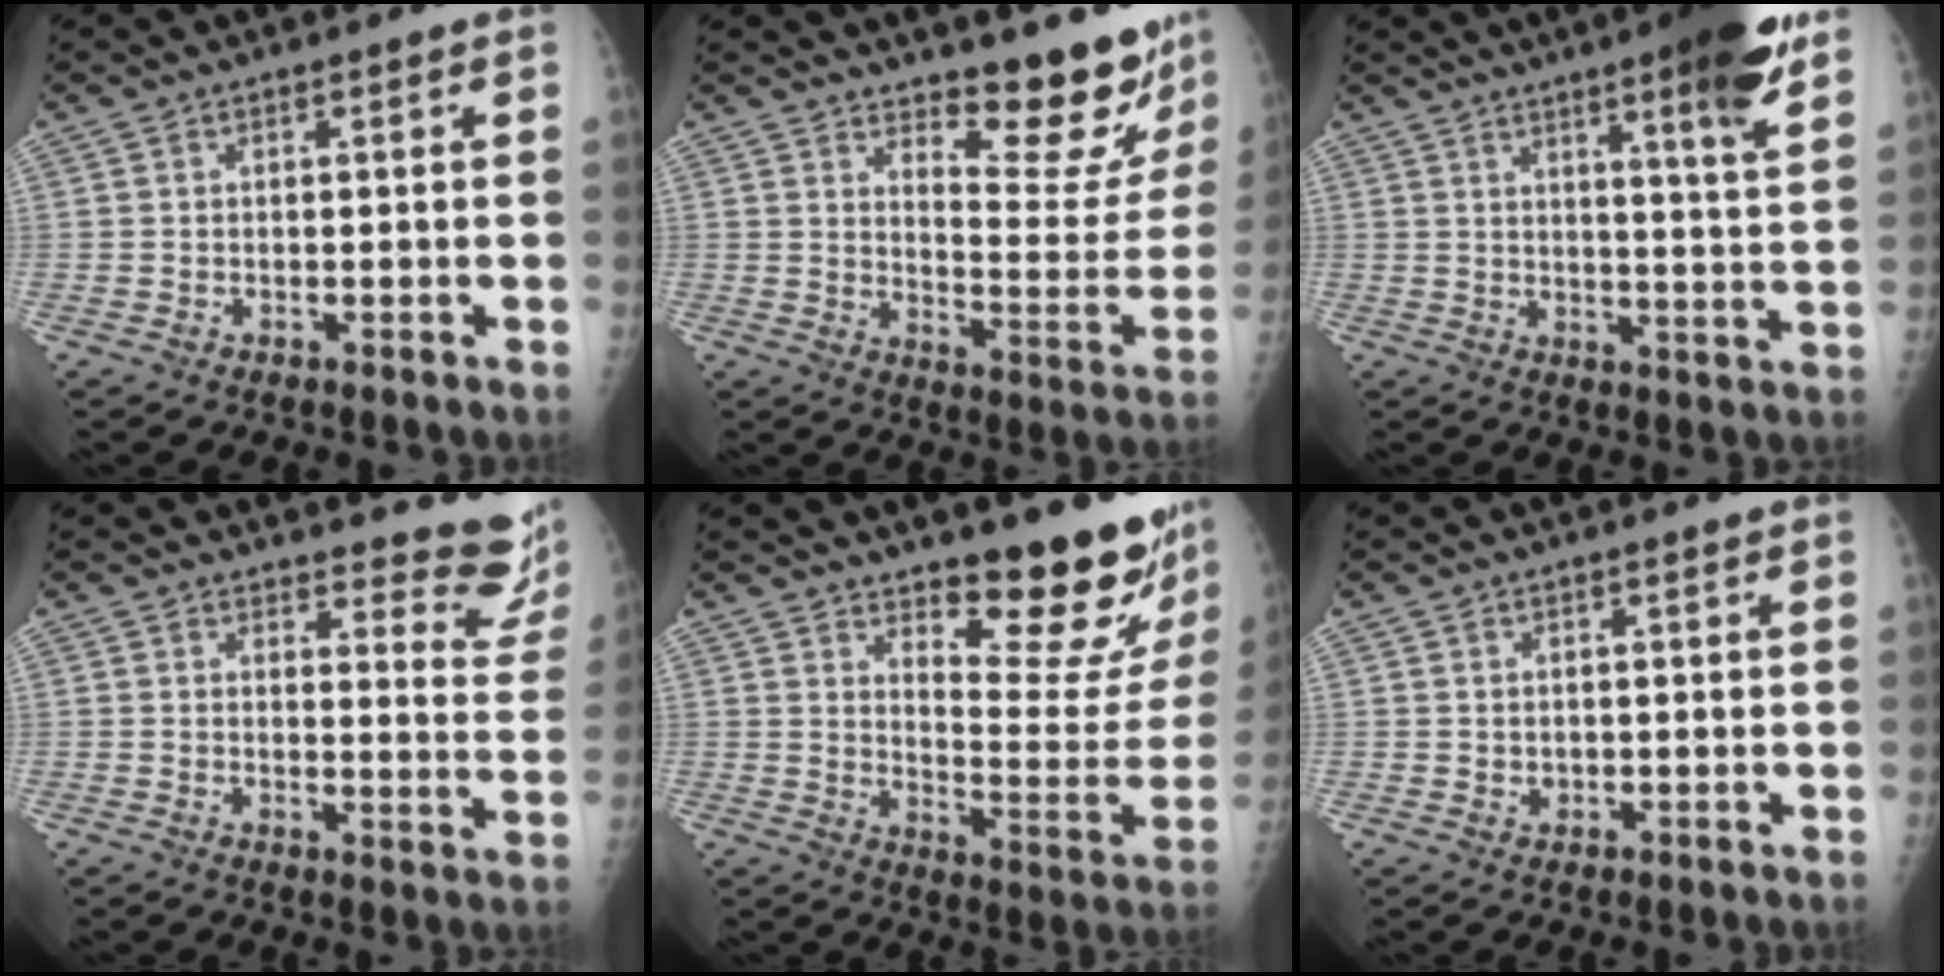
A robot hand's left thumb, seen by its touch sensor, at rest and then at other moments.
{"total": 14.6, "force": [12.6, 3.5, 6.5], "torque": [-0.044, -0.131, 0.172]}
{"total": 12.9, "force": [8.1, 1.3, 10.0], "torque": [-0.125, -0.041, 0.107]}
{"total": 11.9, "force": [11.3, 2.8, 2.3], "torque": [0.010, -0.113, 0.106]}
{"total": 18.5, "force": [14.7, 4.1, 10.4], "torque": [-0.107, -0.145, 0.203]}
{"total": 1.2, "force": [0.5, 1.0, 0.5], "torque": [-0.001, -0.003, 0.009]}